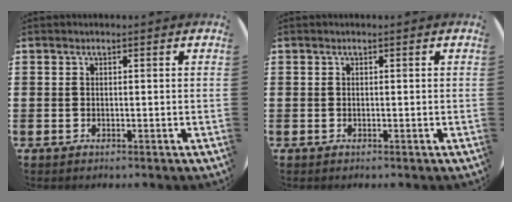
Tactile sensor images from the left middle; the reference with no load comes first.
{"total": 0.0}